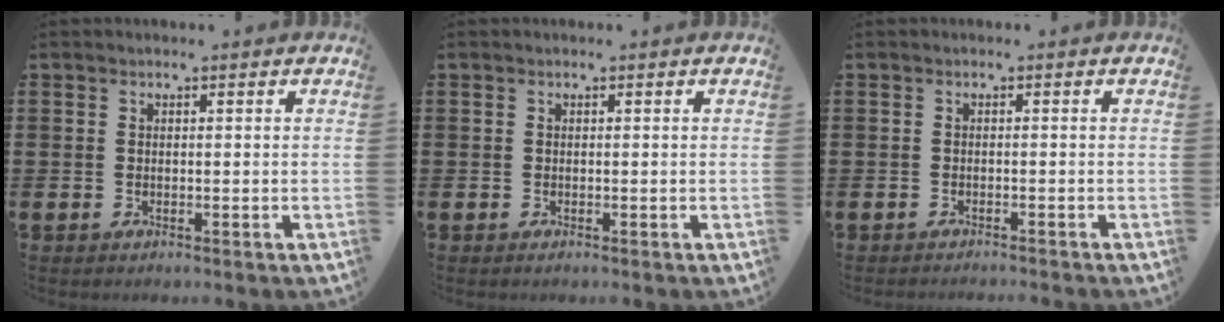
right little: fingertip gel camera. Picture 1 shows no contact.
{"total": 0.0}
{"total": 0.7, "force": [-0.6, -0.2, 0.0], "torque": [0.001, 0.000, -0.014]}